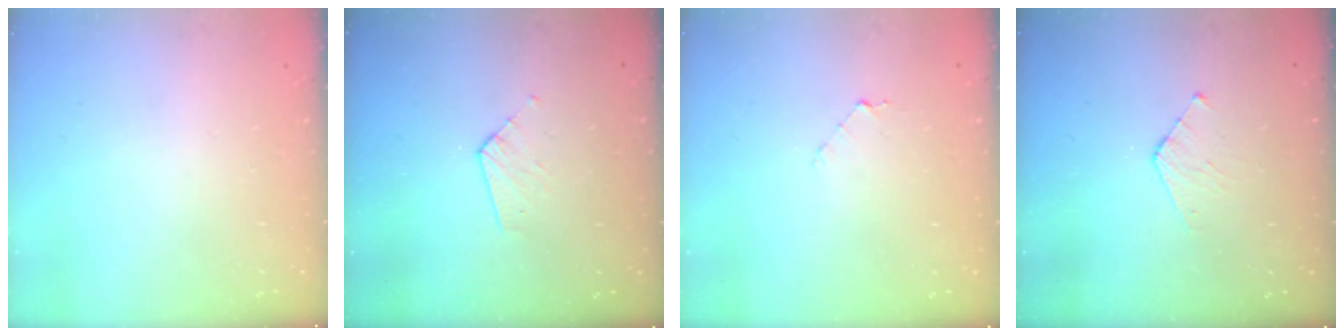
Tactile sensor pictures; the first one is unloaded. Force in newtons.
{"total": 3.1, "press": 3.1, "slide": 0.3}
{"total": 4.0, "press": 4.0, "slide": 0.3}
{"total": 3.7, "press": 3.7, "slide": 0.3}